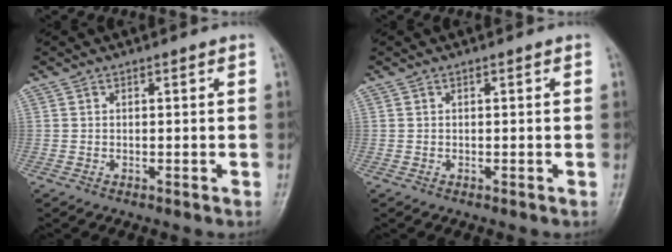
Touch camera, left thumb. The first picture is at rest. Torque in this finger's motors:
{"motor_torque": [0.00, 0.00, 0.00, 0.00, 0.00]}